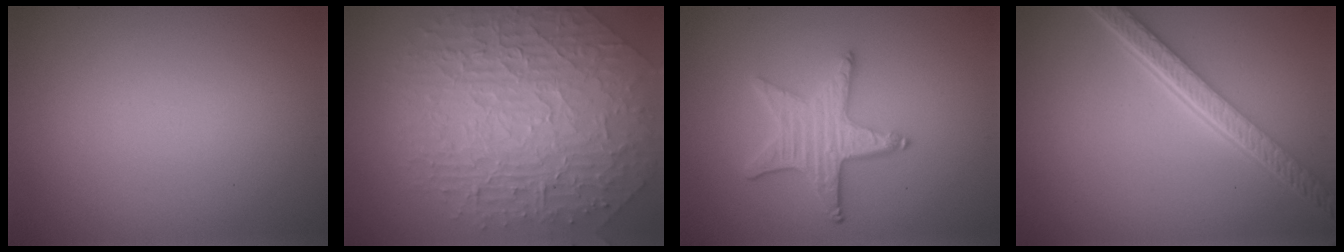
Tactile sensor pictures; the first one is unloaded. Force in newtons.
{"total": 10.0, "press": 6.7, "slide": 7.4}
{"total": 4.4, "press": 3.7, "slide": 2.3}
{"total": 5.6, "press": 4.2, "slide": 3.8}